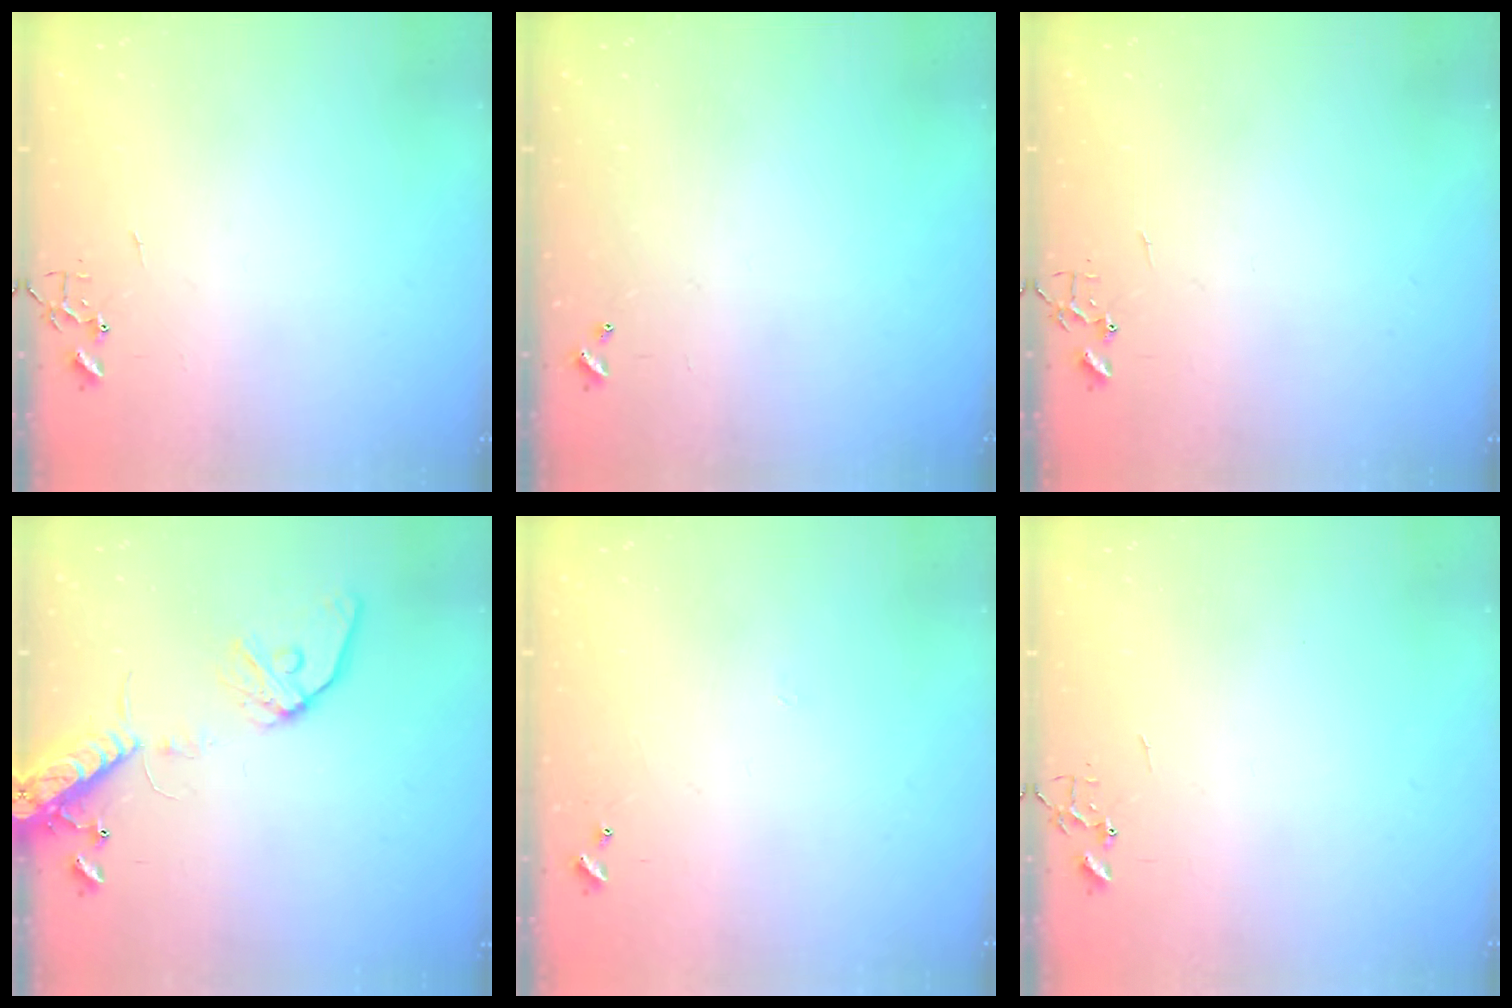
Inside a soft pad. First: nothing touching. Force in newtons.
{"total": 0.0}
{"total": 0.0}
{"total": 14.1, "press": 13.8, "slide": 3.0}
{"total": 4.5, "press": 4.4, "slide": 0.4}
{"total": 0.0}